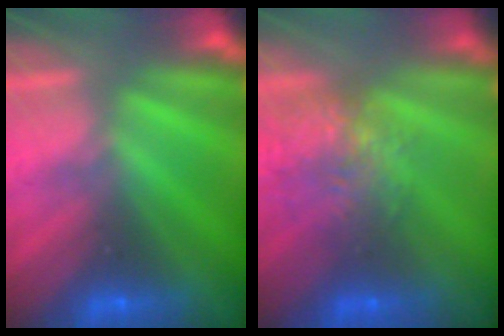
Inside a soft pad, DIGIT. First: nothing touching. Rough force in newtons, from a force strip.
{"total": 7.3}